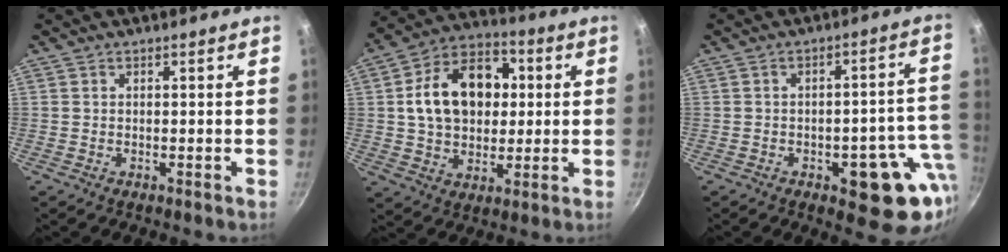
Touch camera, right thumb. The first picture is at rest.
{"total": 17.8, "force": [2.6, 12.9, 12.0], "torque": [-0.164, 0.021, 0.033]}
{"total": 14.1, "force": [-4.2, 6.4, 11.8], "torque": [-0.085, 0.027, -0.049]}